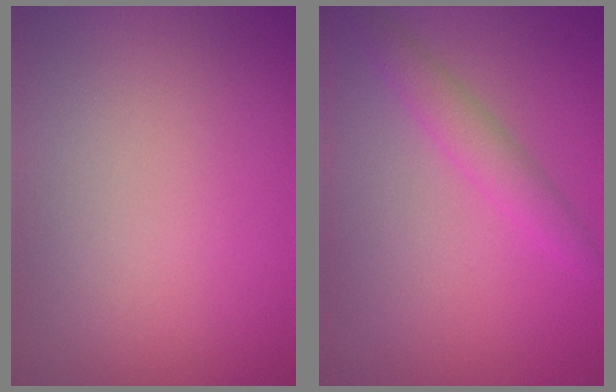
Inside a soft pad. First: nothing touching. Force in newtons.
{"total": 2.2, "press": 2.2, "slide": 0.1}